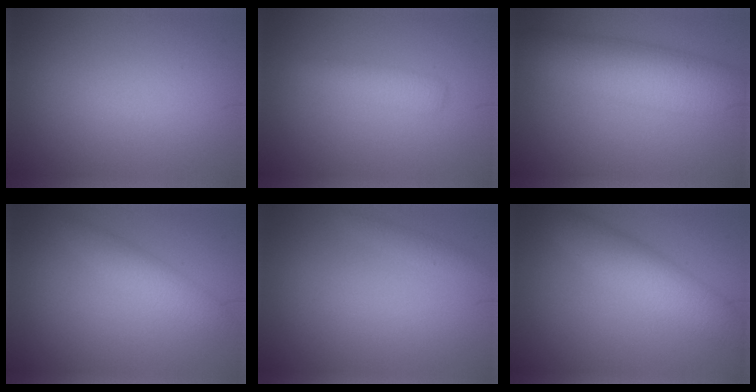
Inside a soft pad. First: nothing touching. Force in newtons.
{"total": 1.8, "press": 1.8, "slide": 0.1}
{"total": 7.2, "press": 7.2, "slide": 0.2}
{"total": 2.4, "press": 2.4, "slide": 0.1}
{"total": 0.8, "press": 0.8, "slide": 0.2}
{"total": 4.6, "press": 4.6, "slide": 0.2}